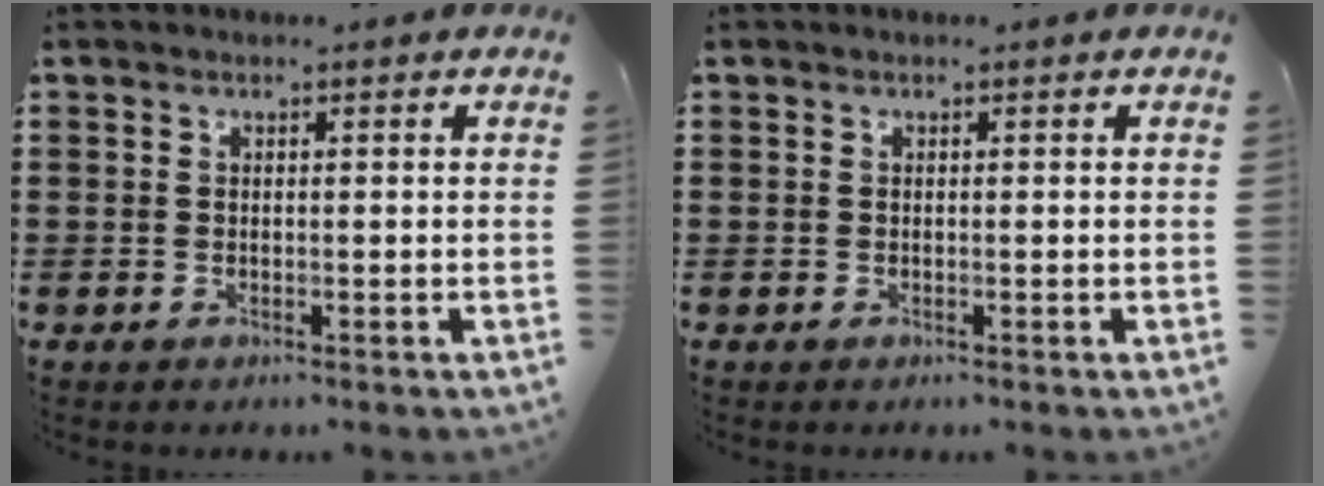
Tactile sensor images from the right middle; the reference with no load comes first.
{"total": 0.0}